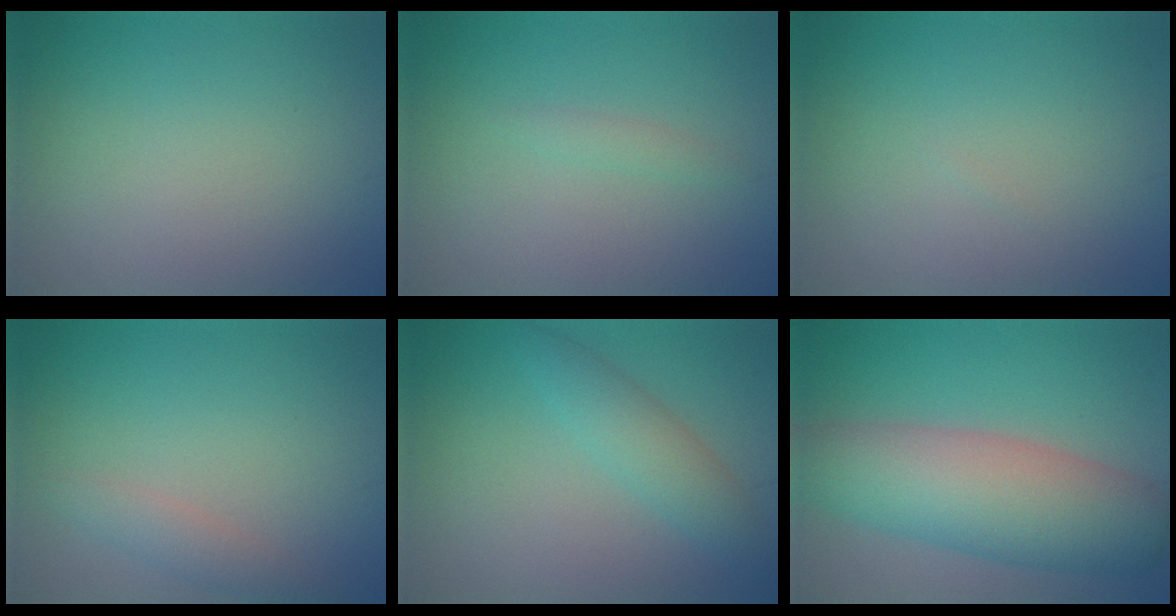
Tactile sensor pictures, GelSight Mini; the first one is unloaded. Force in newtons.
{"total": 0.8, "press": 0.8, "slide": 0.0}
{"total": 0.0}
{"total": 1.7, "press": 1.7, "slide": 0.1}
{"total": 2.9, "press": 2.9, "slide": 0.1}
{"total": 8.9, "press": 8.9, "slide": 0.4}